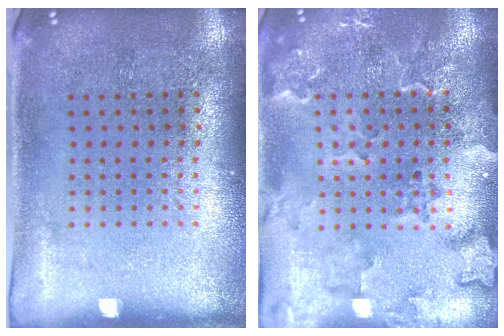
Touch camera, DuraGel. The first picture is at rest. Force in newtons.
{"total": 2.4, "press": 2.2, "slide": 0.9}